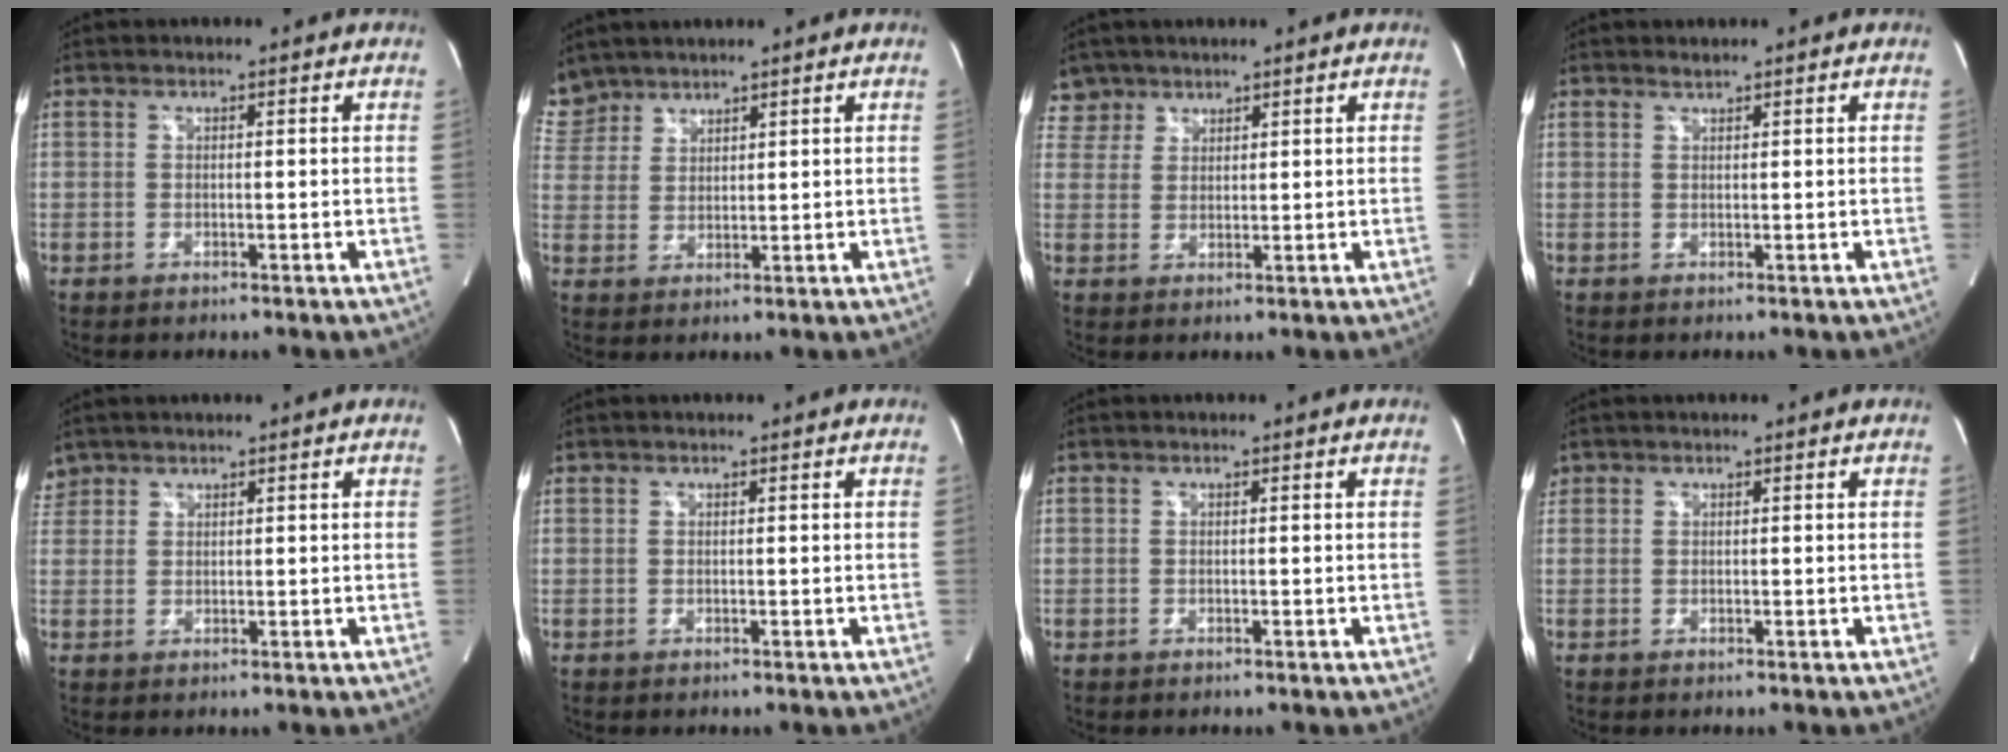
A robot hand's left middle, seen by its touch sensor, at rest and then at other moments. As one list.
[{"total": 6.1, "force": [5.4, 2.9, 0.0], "torque": [-0.004, 0.011, 0.118]}, {"total": 3.2, "force": [2.4, 1.9, -0.7], "torque": [0.020, 0.006, 0.046]}, {"total": 0.6, "force": [0.6, -0.1, 0.0], "torque": [-0.006, 0.000, 0.013]}, {"total": 2.5, "force": [2.1, 1.3, -0.2], "torque": [0.004, 0.013, 0.042]}, {"total": 0.0}, {"total": 0.0}, {"total": 0.9, "force": [0.6, 0.7, 0.0], "torque": [0.002, 0.011, 0.010]}]